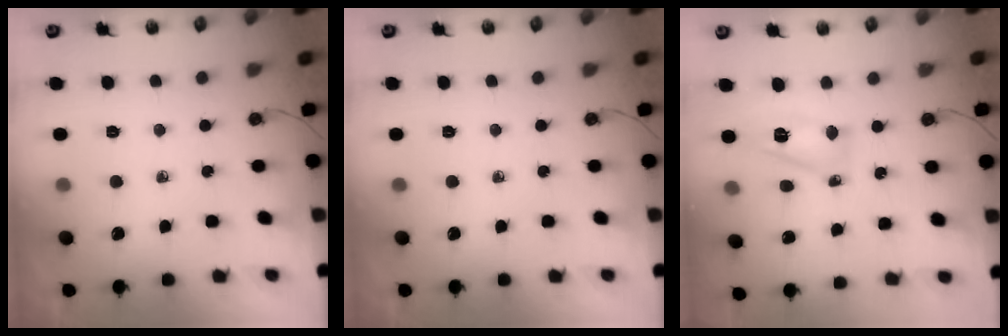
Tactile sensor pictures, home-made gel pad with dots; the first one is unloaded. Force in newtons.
{"total": 0.0}
{"total": 10.0, "press": 9.9, "slide": 0.8}